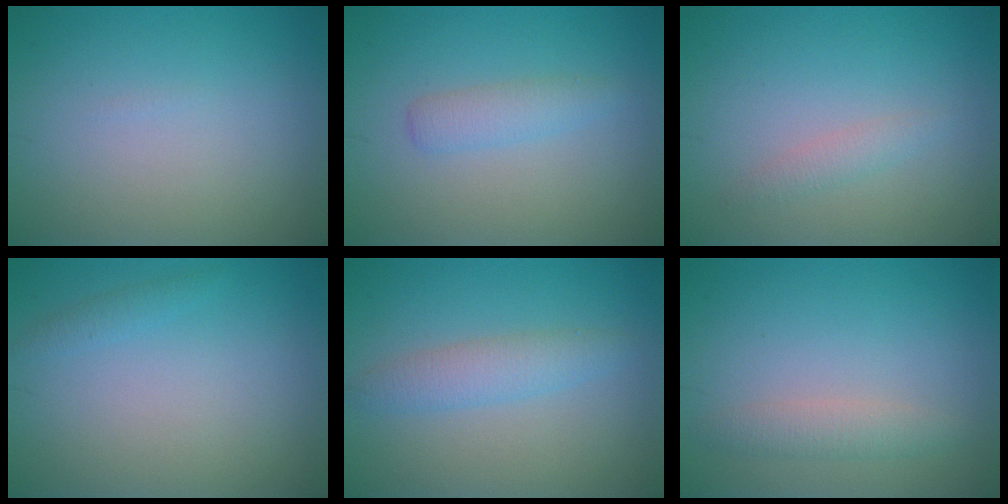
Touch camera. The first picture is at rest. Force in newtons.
{"total": 1.8, "press": 1.8, "slide": 0.1}
{"total": 1.2, "press": 1.2, "slide": 0.0}
{"total": 0.8, "press": 0.8, "slide": 0.2}
{"total": 2.5, "press": 2.5, "slide": 0.1}
{"total": 1.9, "press": 1.9, "slide": 0.0}